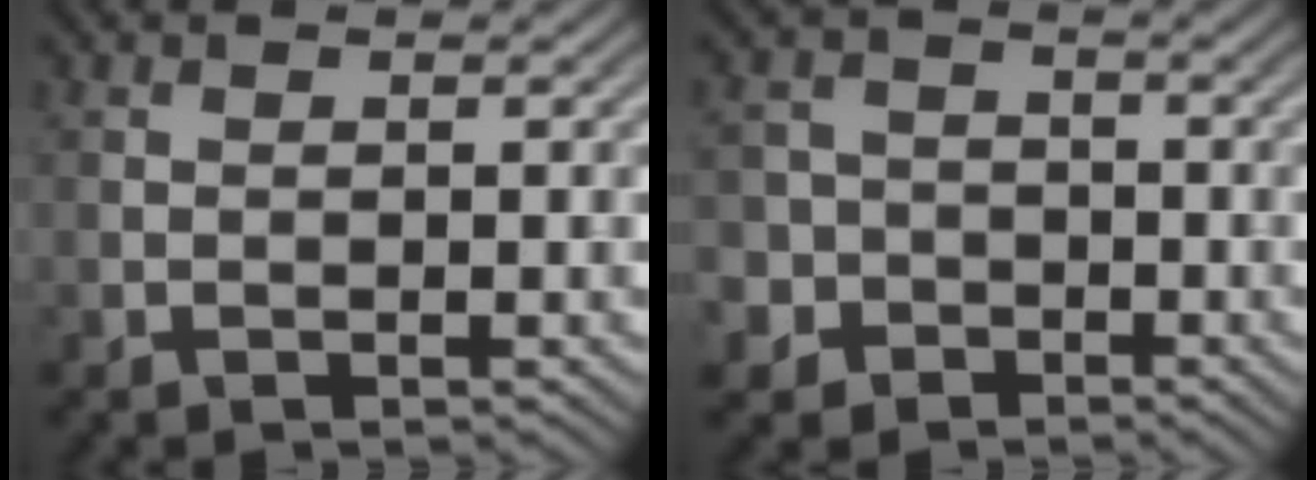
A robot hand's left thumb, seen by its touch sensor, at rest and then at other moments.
{"total": 5.7, "force": [-2.7, 5.0, 1.0], "torque": [-0.027, -0.003, -0.074]}